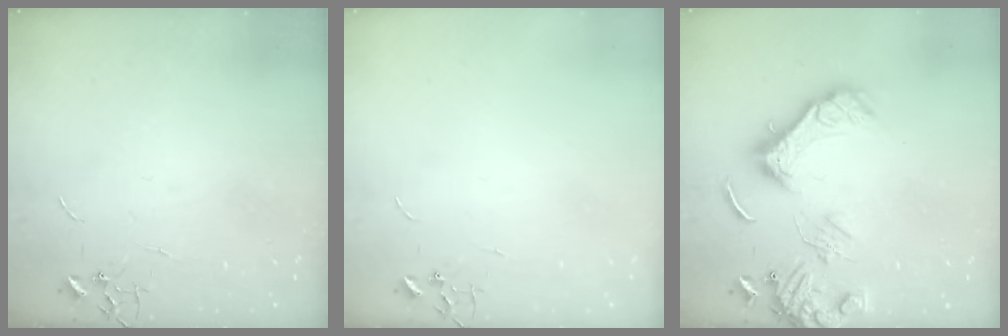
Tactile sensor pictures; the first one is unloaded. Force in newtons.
{"total": 0.0}
{"total": 15.8, "press": 15.7, "slide": 2.0}